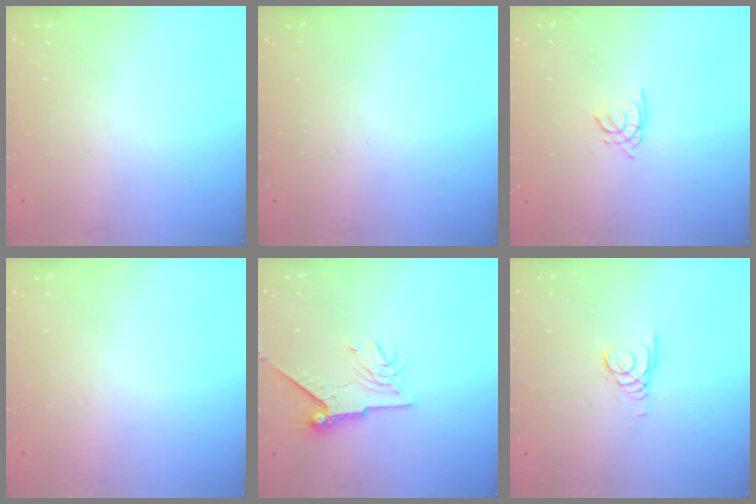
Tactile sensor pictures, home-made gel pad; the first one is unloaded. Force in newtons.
{"total": 0.0}
{"total": 1.6, "press": 1.5, "slide": 0.4}
{"total": 0.0}
{"total": 7.6, "press": 7.6, "slide": 1.0}
{"total": 1.5, "press": 1.4, "slide": 0.1}